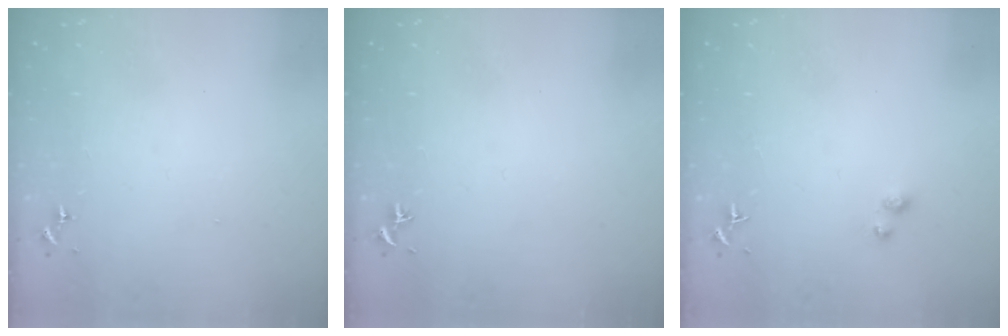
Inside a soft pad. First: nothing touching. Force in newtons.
{"total": 0.0}
{"total": 2.9, "press": 2.9, "slide": 0.2}